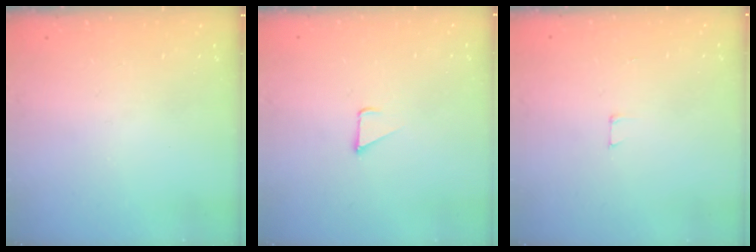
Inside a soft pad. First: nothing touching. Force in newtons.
{"total": 2.4, "press": 2.4, "slide": 0.2}
{"total": 2.9, "press": 2.9, "slide": 0.2}